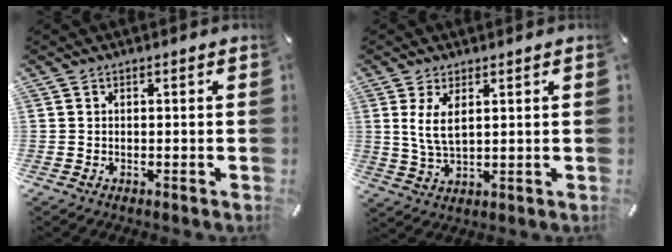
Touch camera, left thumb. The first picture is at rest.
{"total": 6.3, "force": [2.2, 2.7, 5.2], "torque": [-0.121, -0.004, 0.037]}